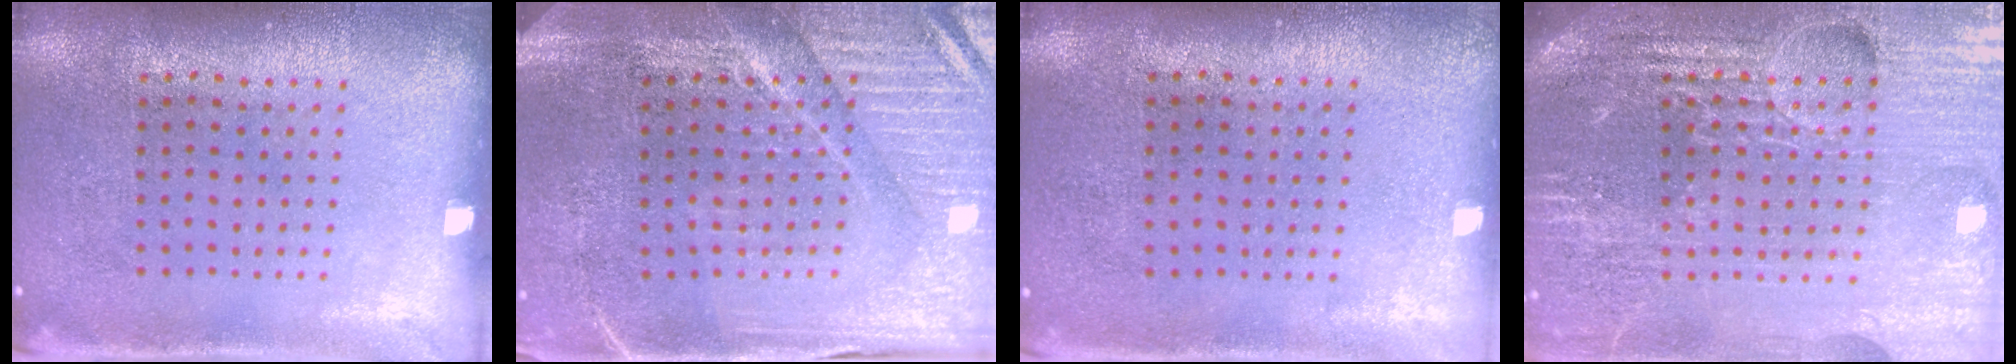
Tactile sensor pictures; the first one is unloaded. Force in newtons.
{"total": 4.0, "press": 3.9, "slide": 1.0}
{"total": 0.0}
{"total": 5.9, "press": 5.3, "slide": 2.6}